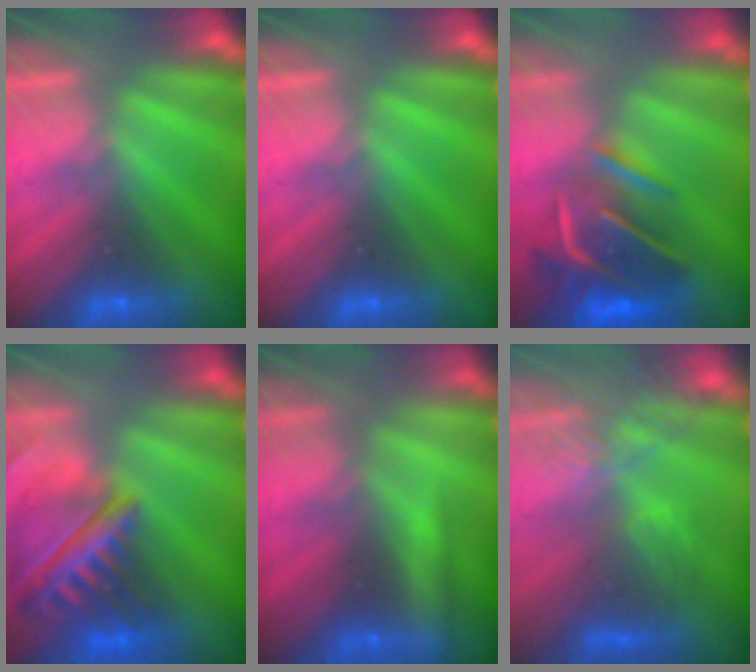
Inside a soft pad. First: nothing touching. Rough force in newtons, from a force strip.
{"total": 0.0}
{"total": 7.8}
{"total": 6.2}
{"total": 2.1}
{"total": 3.6}